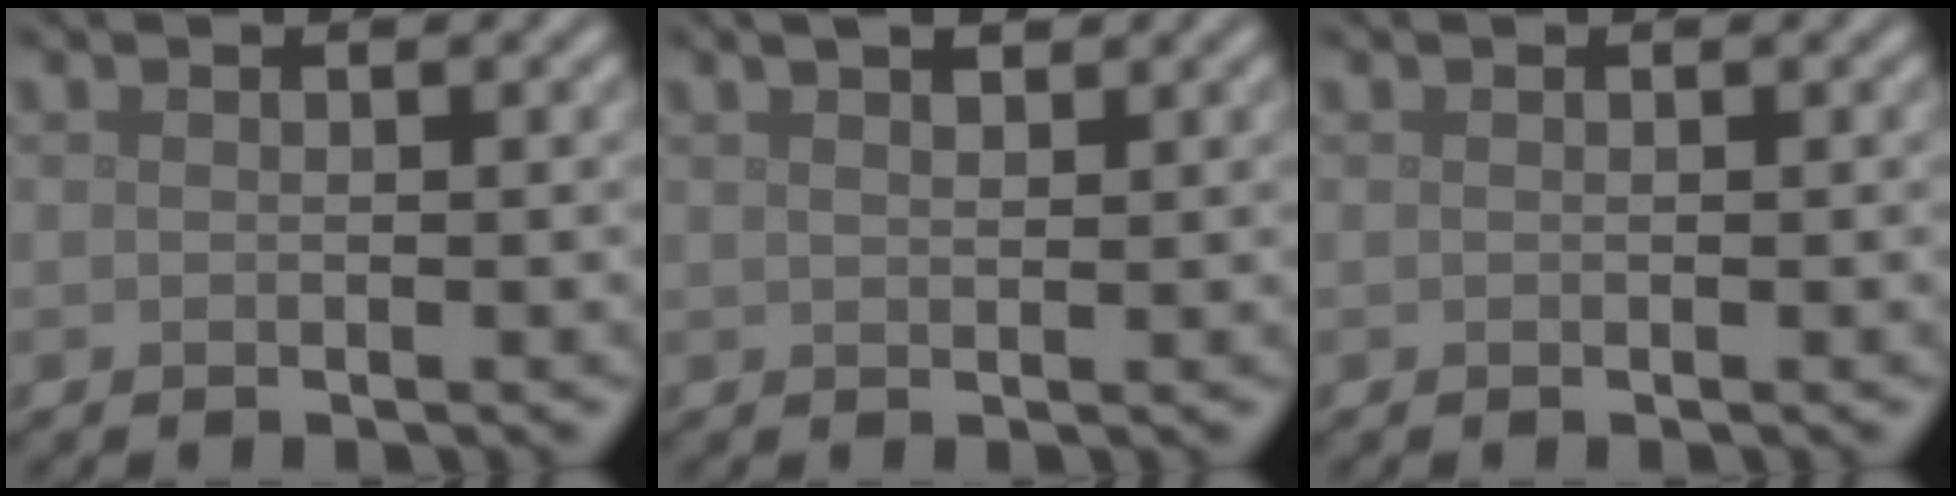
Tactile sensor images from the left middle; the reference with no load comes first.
{"total": 2.6, "force": [1.8, 1.0, 1.5], "torque": [-0.015, 0.005, 0.017]}
{"total": 0.0}